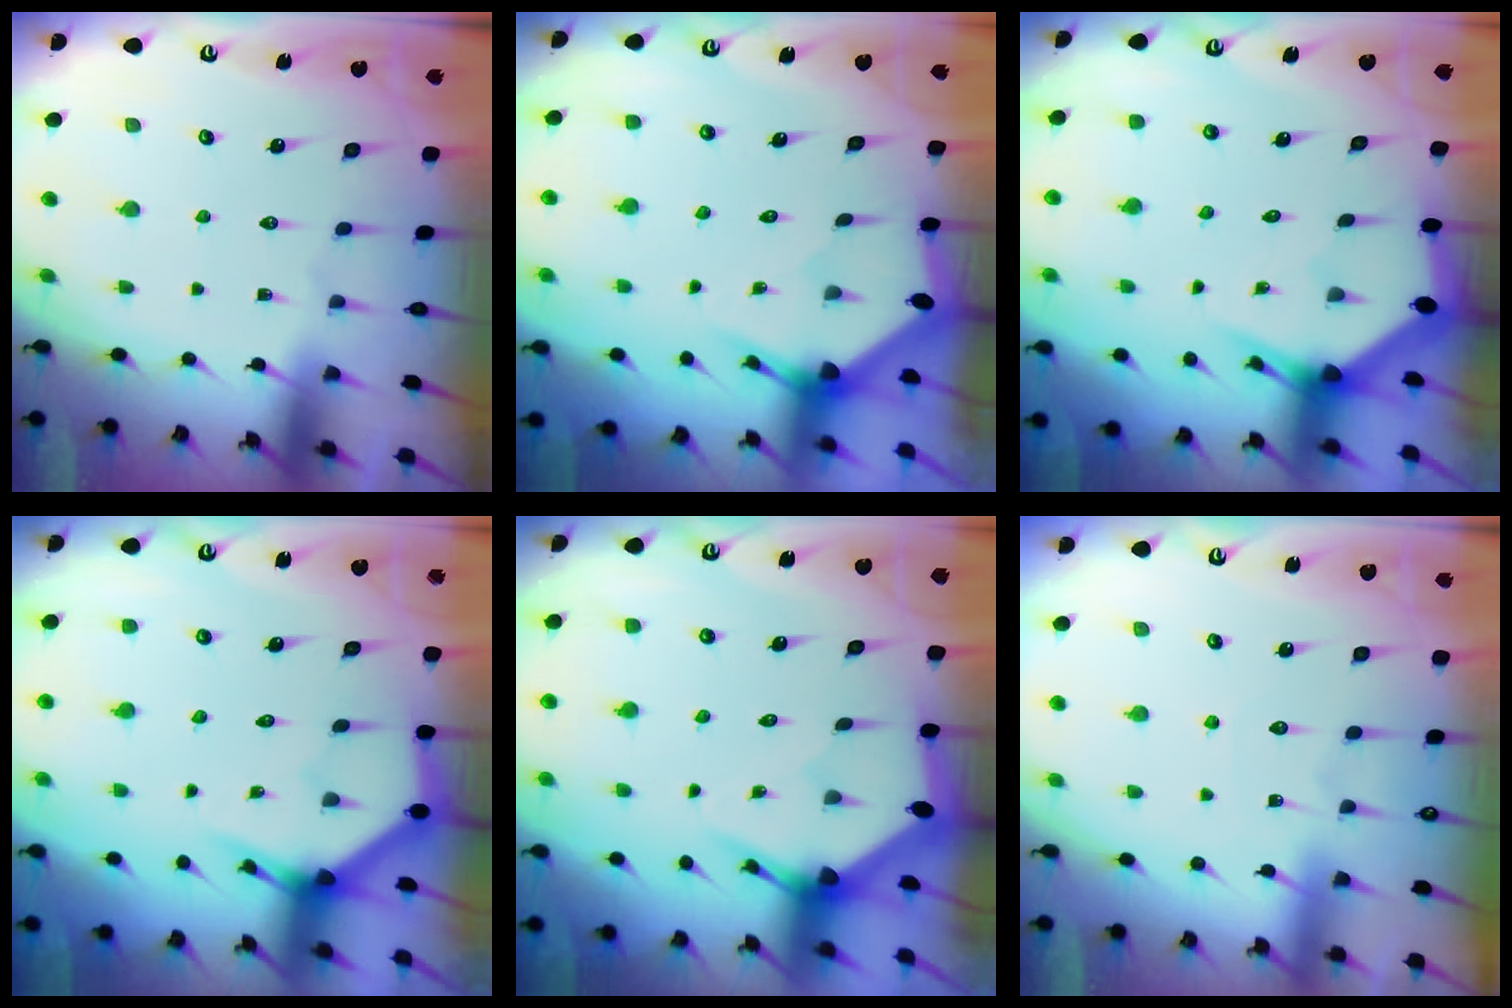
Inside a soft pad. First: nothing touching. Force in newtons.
{"total": 2.9, "press": 2.9, "slide": 0.2}
{"total": 3.0, "press": 2.9, "slide": 0.5}
{"total": 3.8, "press": 3.8, "slide": 0.2}
{"total": 4.6, "press": 4.6, "slide": 0.2}
{"total": 3.6, "press": 3.6, "slide": 0.4}